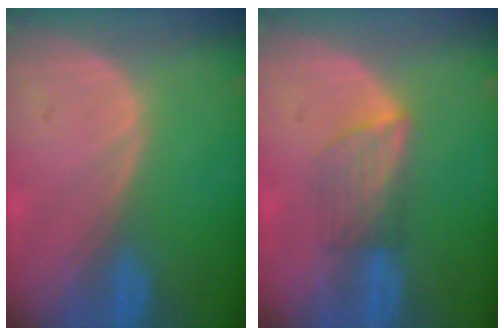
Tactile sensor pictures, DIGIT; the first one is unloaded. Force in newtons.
{"total": 4.1, "press": 3.8, "slide": 1.3}